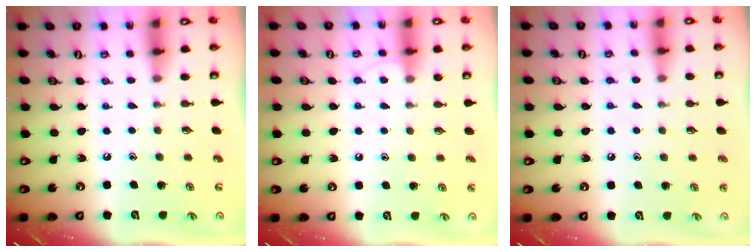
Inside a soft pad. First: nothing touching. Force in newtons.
{"total": 4.3, "press": 4.2, "slide": 0.5}
{"total": 4.1, "press": 4.1, "slide": 0.4}